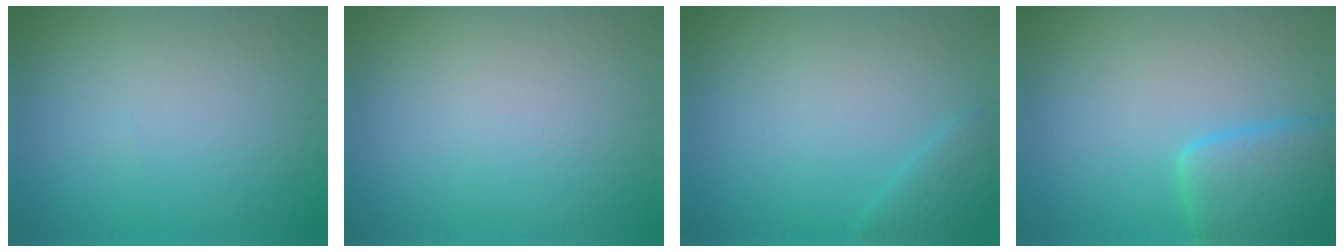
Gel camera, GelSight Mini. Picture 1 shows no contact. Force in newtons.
{"total": 0.0}
{"total": 1.5, "press": 1.5, "slide": 0.0}
{"total": 4.8, "press": 4.8, "slide": 0.4}